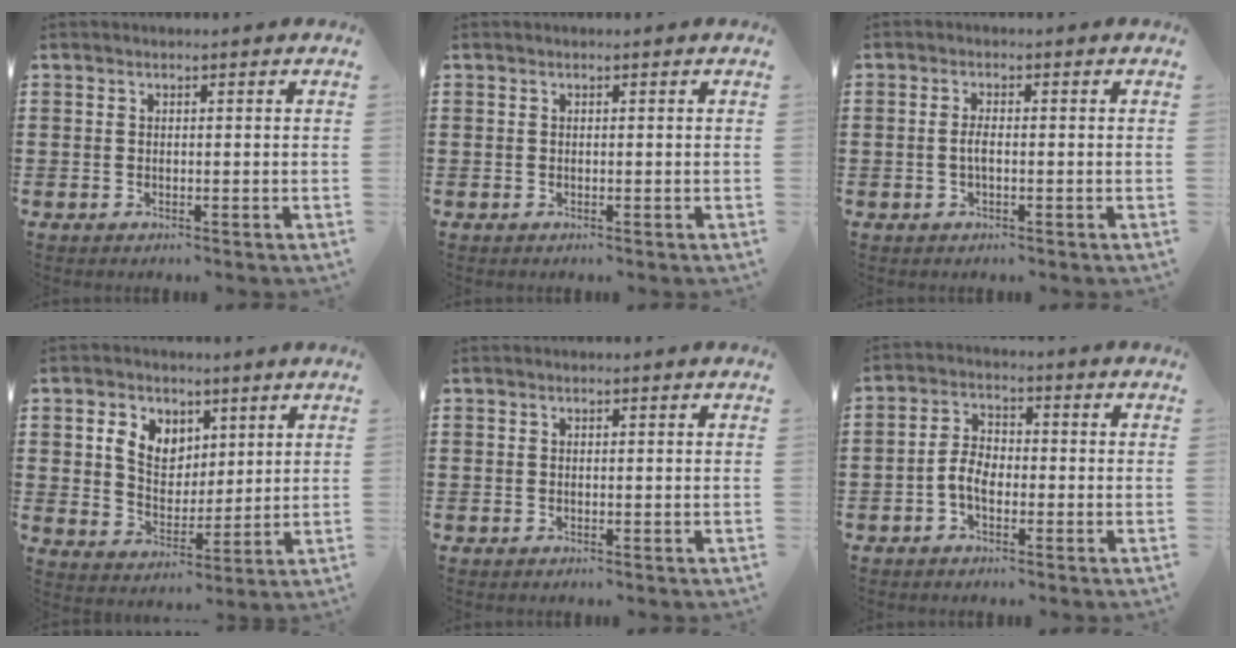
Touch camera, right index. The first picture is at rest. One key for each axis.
{"total": 0.0}
{"total": 2.0, "fx": -0.3, "fy": 0.6, "fz": 1.9, "tx": -0.044, "ty": -0.001, "tz": -0.009}
{"total": 5.9, "fx": 2.7, "fy": 4.6, "fz": 2.6, "tx": -0.072, "ty": 0.017, "tz": 0.049}
{"total": 0.0}
{"total": 4.2, "fx": -1.6, "fy": 2.3, "fz": 3.1, "tx": -0.077, "ty": 0.001, "tz": -0.037}